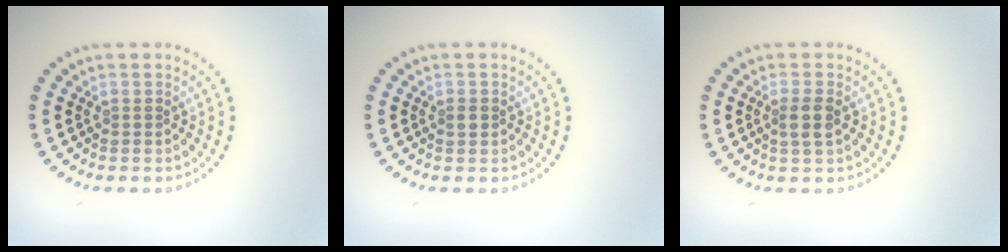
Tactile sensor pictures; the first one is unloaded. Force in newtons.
{"total": 1.1, "press": 1.1, "slide": 0.0}
{"total": 1.9, "press": 1.8, "slide": 0.8}